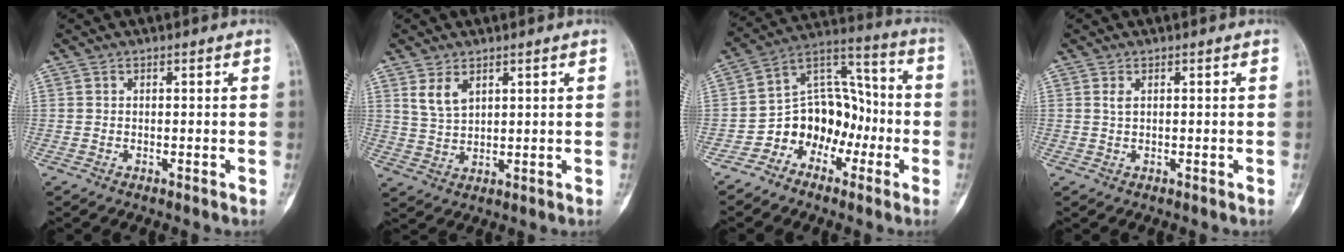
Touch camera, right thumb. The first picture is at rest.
{"total": 4.5, "force": [2.4, 2.5, 2.9], "torque": [-0.049, -0.013, 0.055]}
{"total": 12.4, "force": [-5.3, 9.5, 5.9], "torque": [-0.050, 0.091, -0.104]}
{"total": 1.0, "force": [0.4, 0.4, 0.8], "torque": [-0.021, 0.004, 0.010]}